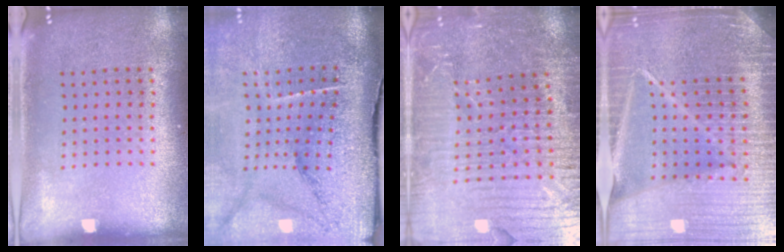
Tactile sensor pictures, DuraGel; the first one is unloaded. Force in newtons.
{"total": 4.9, "press": 3.8, "slide": 3.1}
{"total": 4.8, "press": 4.5, "slide": 1.6}
{"total": 6.4, "press": 5.6, "slide": 3.2}